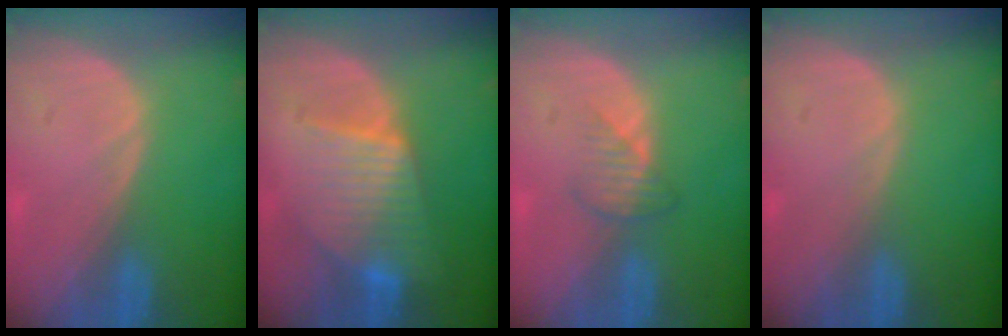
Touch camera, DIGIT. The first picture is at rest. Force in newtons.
{"total": 7.2, "press": 7.2, "slide": 0.3}
{"total": 2.7, "press": 2.6, "slide": 0.7}
{"total": 0.0}